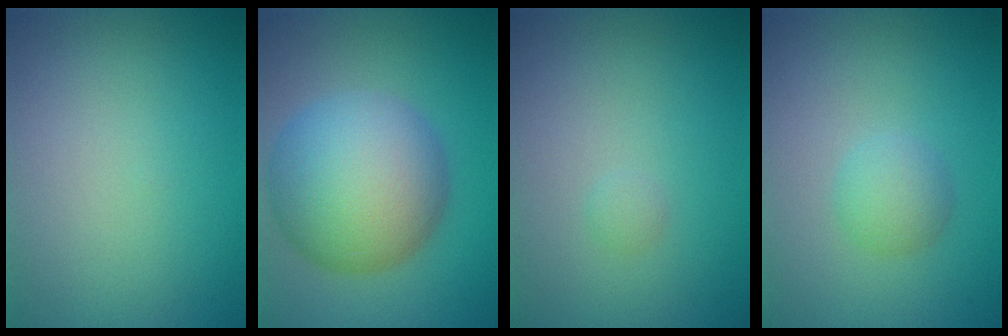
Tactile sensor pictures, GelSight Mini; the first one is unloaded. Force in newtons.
{"total": 10.4, "press": 10.4, "slide": 0.3}
{"total": 0.5, "press": 0.5, "slide": 0.0}
{"total": 2.1, "press": 2.1, "slide": 0.1}